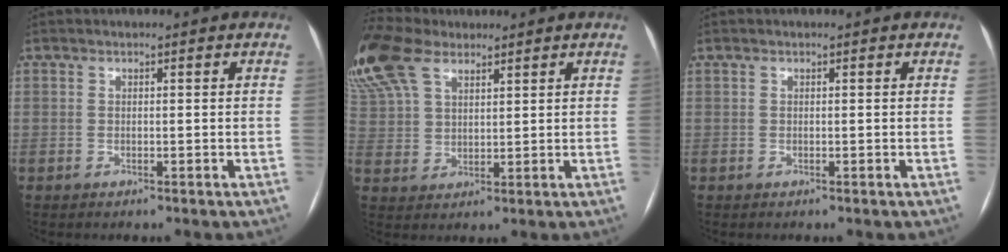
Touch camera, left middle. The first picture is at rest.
{"total": 13.8, "force": [9.7, 6.6, 7.2], "torque": [-0.185, 0.041, 0.193]}
{"total": 0.0}